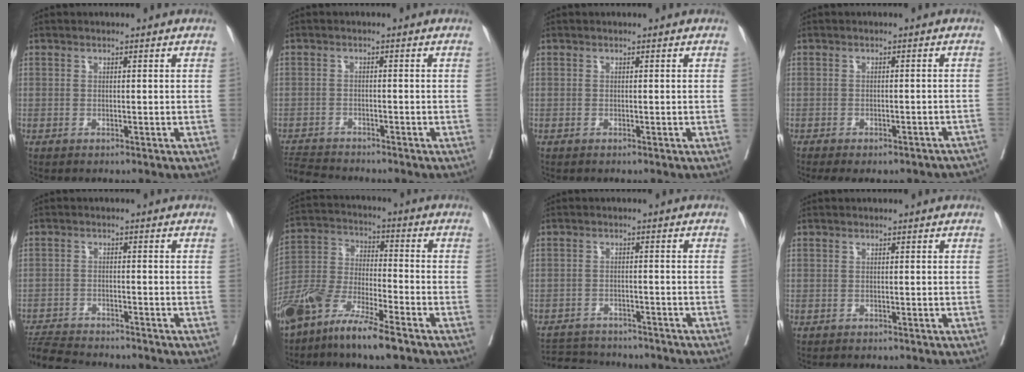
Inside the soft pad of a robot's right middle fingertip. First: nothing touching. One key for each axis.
{"total": 4.8, "fx": -4.7, "fy": -0.4, "fz": 0.7, "tx": -0.007, "ty": -0.018, "tz": -0.083}
{"total": 0.0}
{"total": 11.2, "fx": -9.6, "fy": 3.7, "fz": 4.4, "tx": -0.068, "ty": 0.005, "tz": -0.101}
{"total": 6.2, "fx": -6.1, "fy": -0.5, "fz": 1.3, "tx": -0.019, "ty": -0.015, "tz": -0.107}
{"total": 12.0, "fx": -8.4, "fy": 1.9, "fz": 8.3, "tx": -0.178, "ty": -0.020, "tz": -0.167}
{"total": 8.3, "fx": -7.9, "fy": 1.9, "fz": 1.9, "tx": -0.033, "ty": 0.002, "tz": -0.111}
{"total": 0.0}